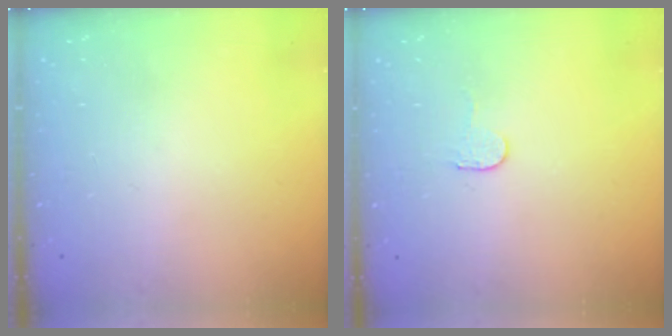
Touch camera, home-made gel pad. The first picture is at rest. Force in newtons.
{"total": 2.3, "press": 2.3, "slide": 0.2}